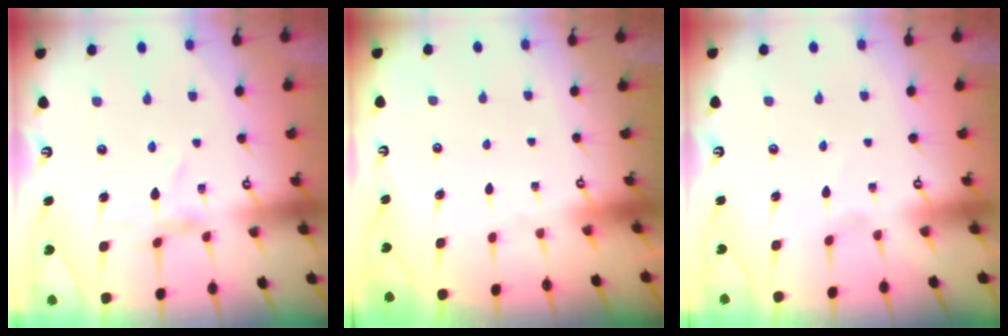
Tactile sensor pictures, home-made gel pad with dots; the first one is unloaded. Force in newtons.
{"total": 0.0}
{"total": 1.3, "press": 1.3, "slide": 0.1}